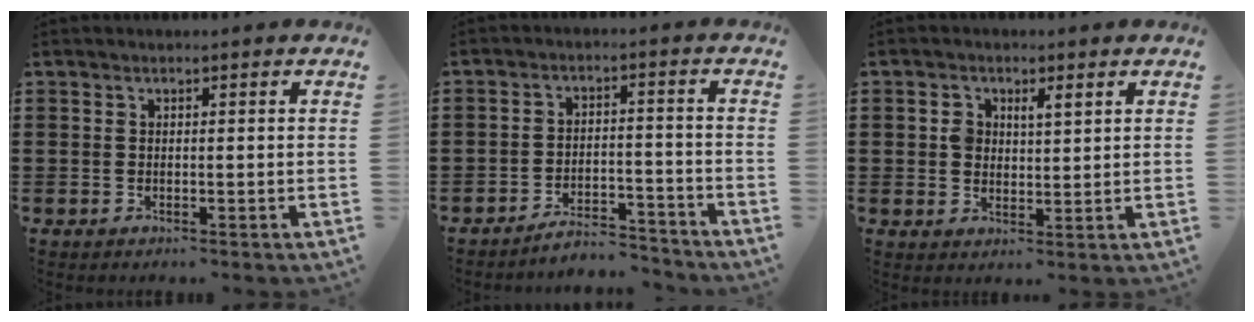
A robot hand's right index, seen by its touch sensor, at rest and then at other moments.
{"total": 4.7, "force": [-4.6, 0.5, 0.9], "torque": [-0.023, 0.003, -0.093]}
{"total": 2.6, "force": [0.9, 1.8, 1.7], "torque": [-0.040, 0.008, 0.015]}